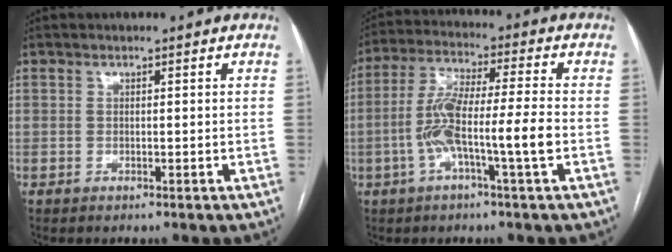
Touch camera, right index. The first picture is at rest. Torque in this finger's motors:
{"motor_torque": [1.66, -0.35, 0.86, 0.21]}